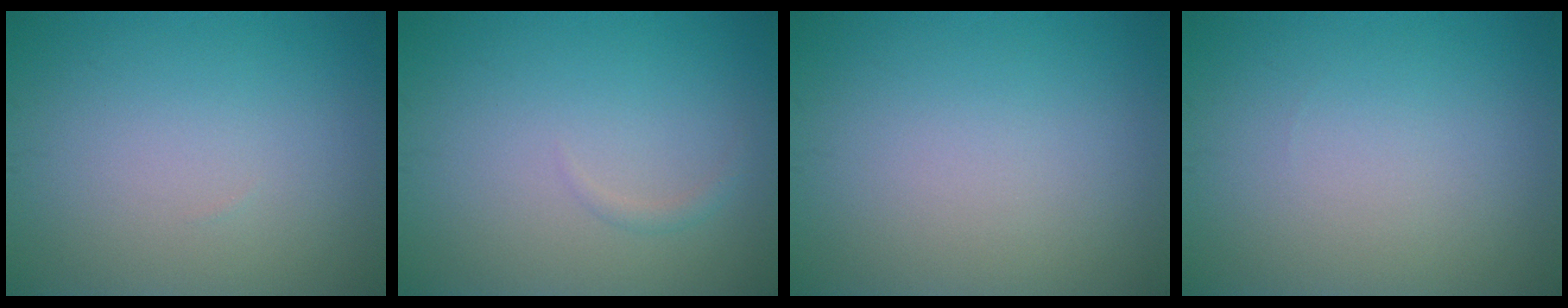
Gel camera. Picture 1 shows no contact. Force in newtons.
{"total": 0.7, "press": 0.7, "slide": 0.1}
{"total": 0.0}
{"total": 0.0}